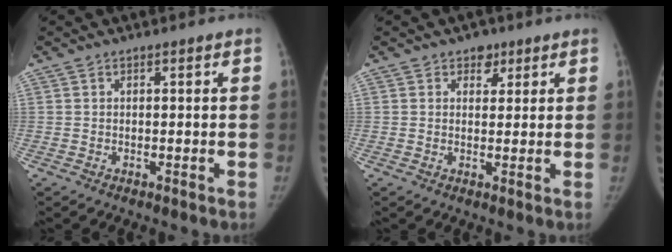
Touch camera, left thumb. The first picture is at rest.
{"total": 3.0, "force": [1.7, 2.1, 1.1], "torque": [0.007, -0.008, 0.022]}